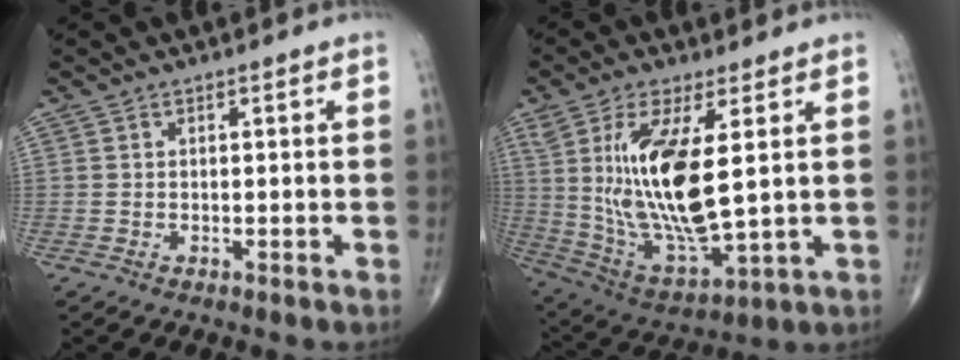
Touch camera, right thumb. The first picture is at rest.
{"total": 18.4, "force": [3.0, 6.6, 17.0], "torque": [-0.340, -0.025, 0.076]}